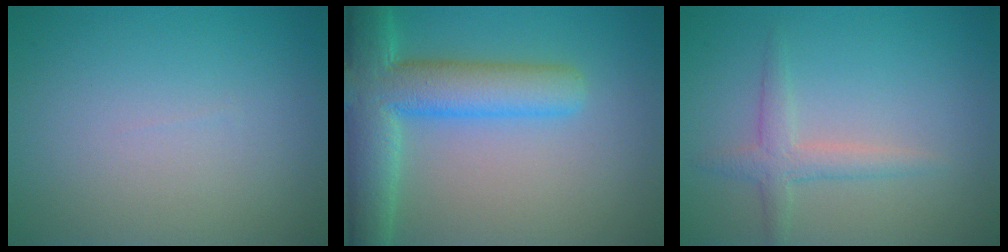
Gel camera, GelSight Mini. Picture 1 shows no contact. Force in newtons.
{"total": 8.3, "press": 8.3, "slide": 0.7}
{"total": 2.2, "press": 2.2, "slide": 0.1}